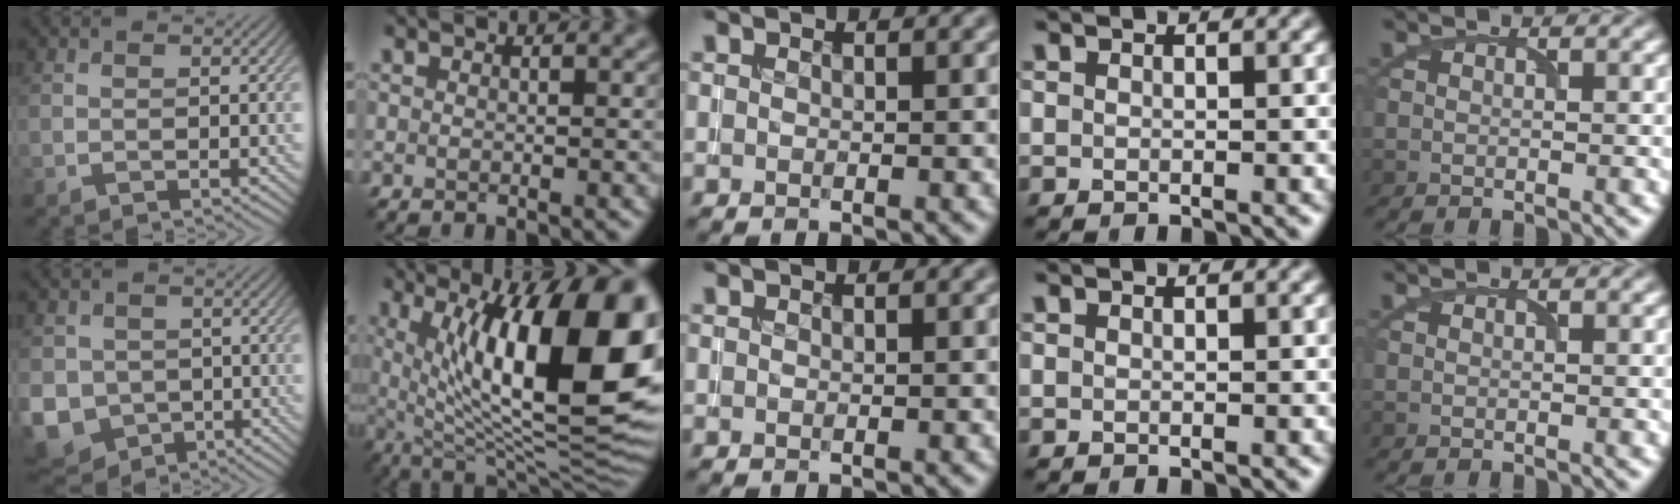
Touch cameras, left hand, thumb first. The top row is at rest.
{"thumb": {"total": 8.1, "force": [-1.7, 7.1, 3.6], "torque": [-0.101, -0.032, -0.038]}, "index": {"total": 17.4, "force": [3.6, 6.0, 15.9], "torque": [-0.205, 0.005, 0.058]}}